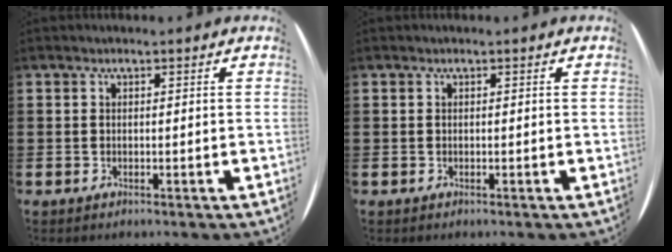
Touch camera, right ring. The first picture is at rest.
{"total": 0.0}